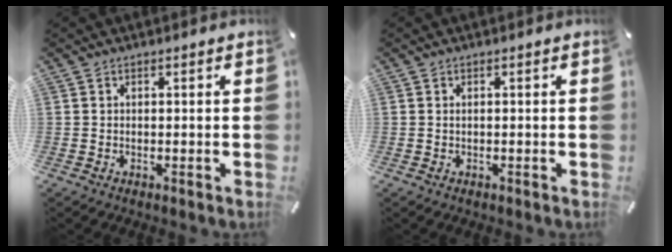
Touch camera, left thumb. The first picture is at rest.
{"total": 0.7, "force": [-0.1, 0.3, 0.6], "torque": [-0.013, -0.001, -0.002]}